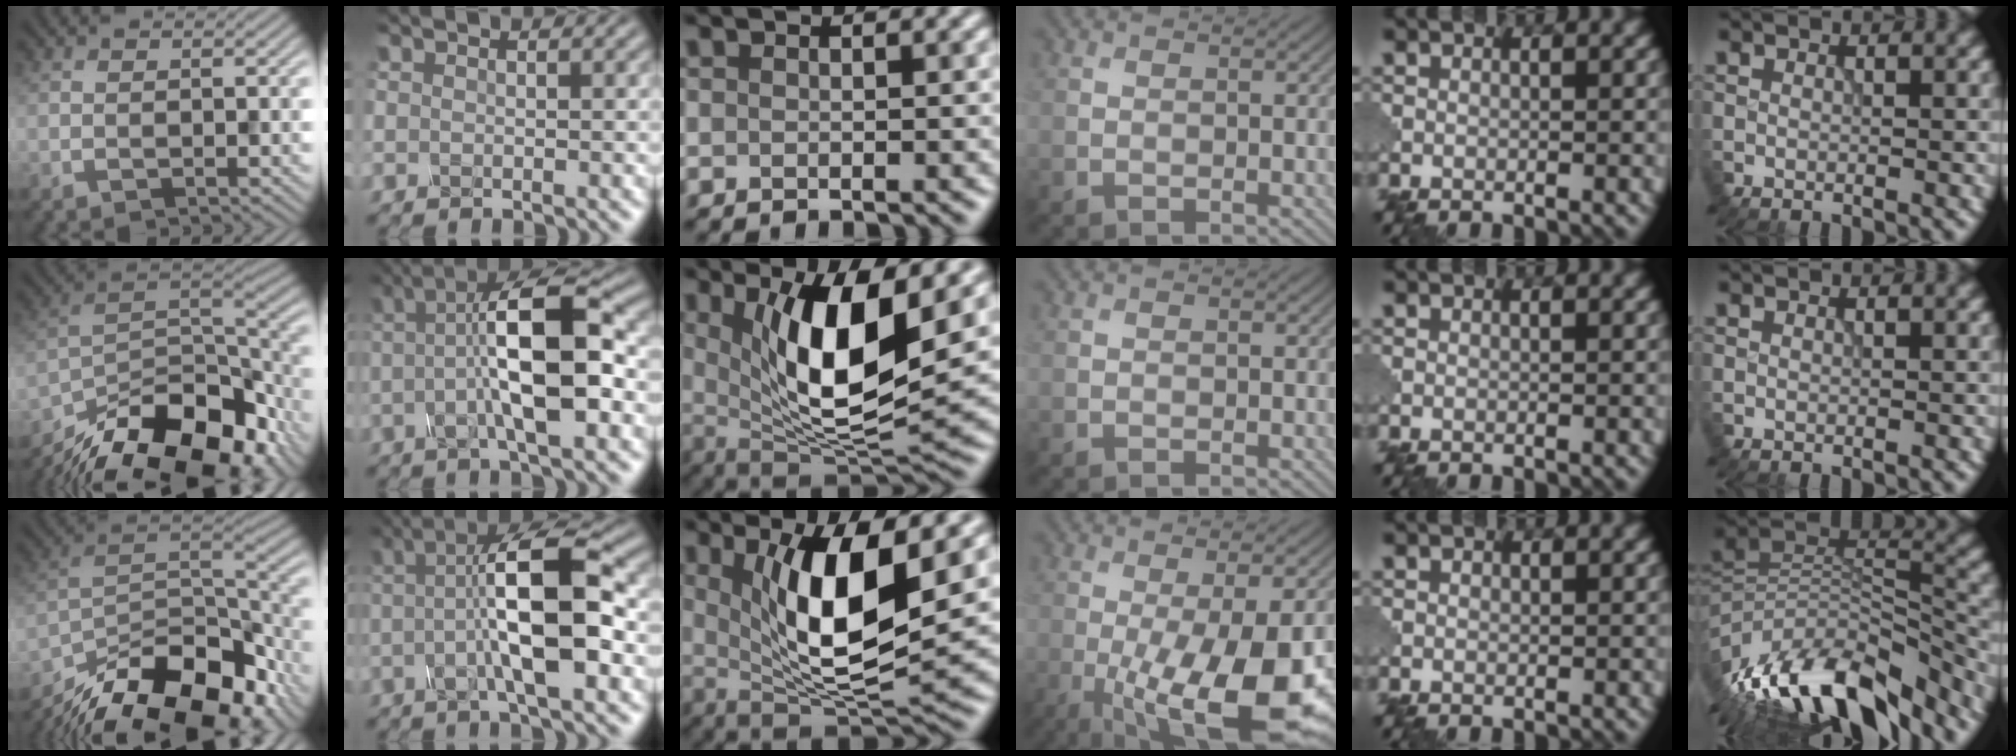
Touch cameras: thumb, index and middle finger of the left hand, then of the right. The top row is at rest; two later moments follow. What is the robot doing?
{"motion": "disassemble", "object": "glue stick"}